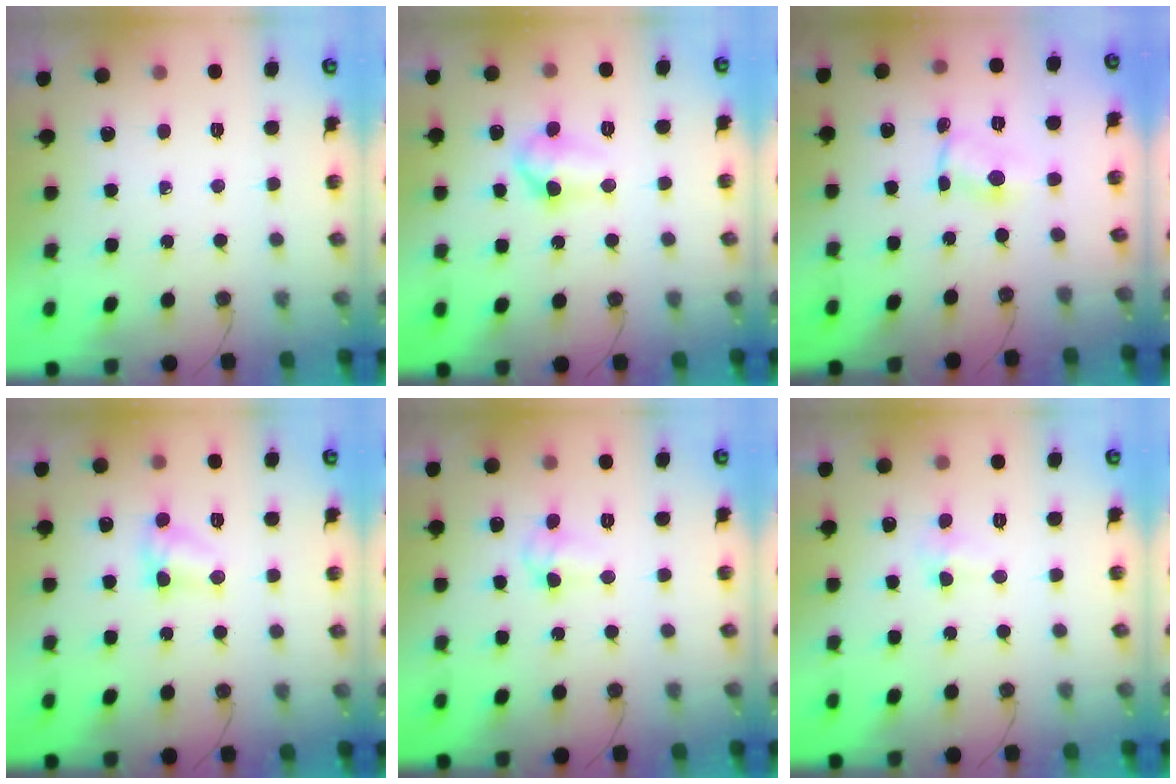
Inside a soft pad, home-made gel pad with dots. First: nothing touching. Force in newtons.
{"total": 7.9, "press": 7.8, "slide": 0.9}
{"total": 1.3, "press": 1.3, "slide": 0.2}
{"total": 5.1, "press": 5.1, "slide": 0.5}
{"total": 5.8, "press": 4.5, "slide": 3.7}
{"total": 4.3, "press": 2.3, "slide": 3.7}